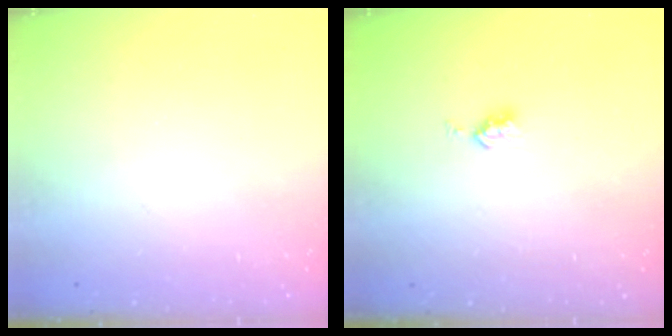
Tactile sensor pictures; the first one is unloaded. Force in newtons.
{"total": 4.4, "press": 4.3, "slide": 0.6}